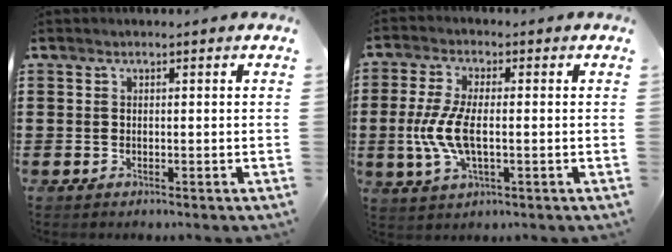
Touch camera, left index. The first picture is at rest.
{"total": 7.1, "force": [-1.0, 3.0, 6.4], "torque": [-0.154, -0.007, -0.026]}